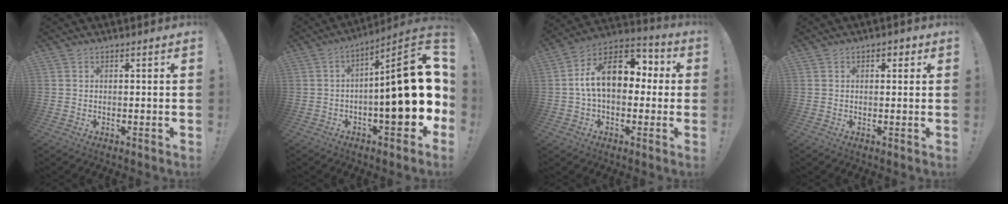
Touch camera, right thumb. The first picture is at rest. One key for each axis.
{"total": 22.1, "fx": -1.0, "fy": 6.5, "fz": 21.1, "tx": -0.284, "ty": 0.006, "tz": -0.013}
{"total": 16.8, "fx": 2.3, "fy": 10.3, "fz": 13.1, "tx": -0.215, "ty": 0.013, "tz": 0.042}
{"total": 1.5, "fx": 0.2, "fy": 1.1, "fz": 0.9, "tx": -0.009, "ty": 0.002, "tz": 0.001}